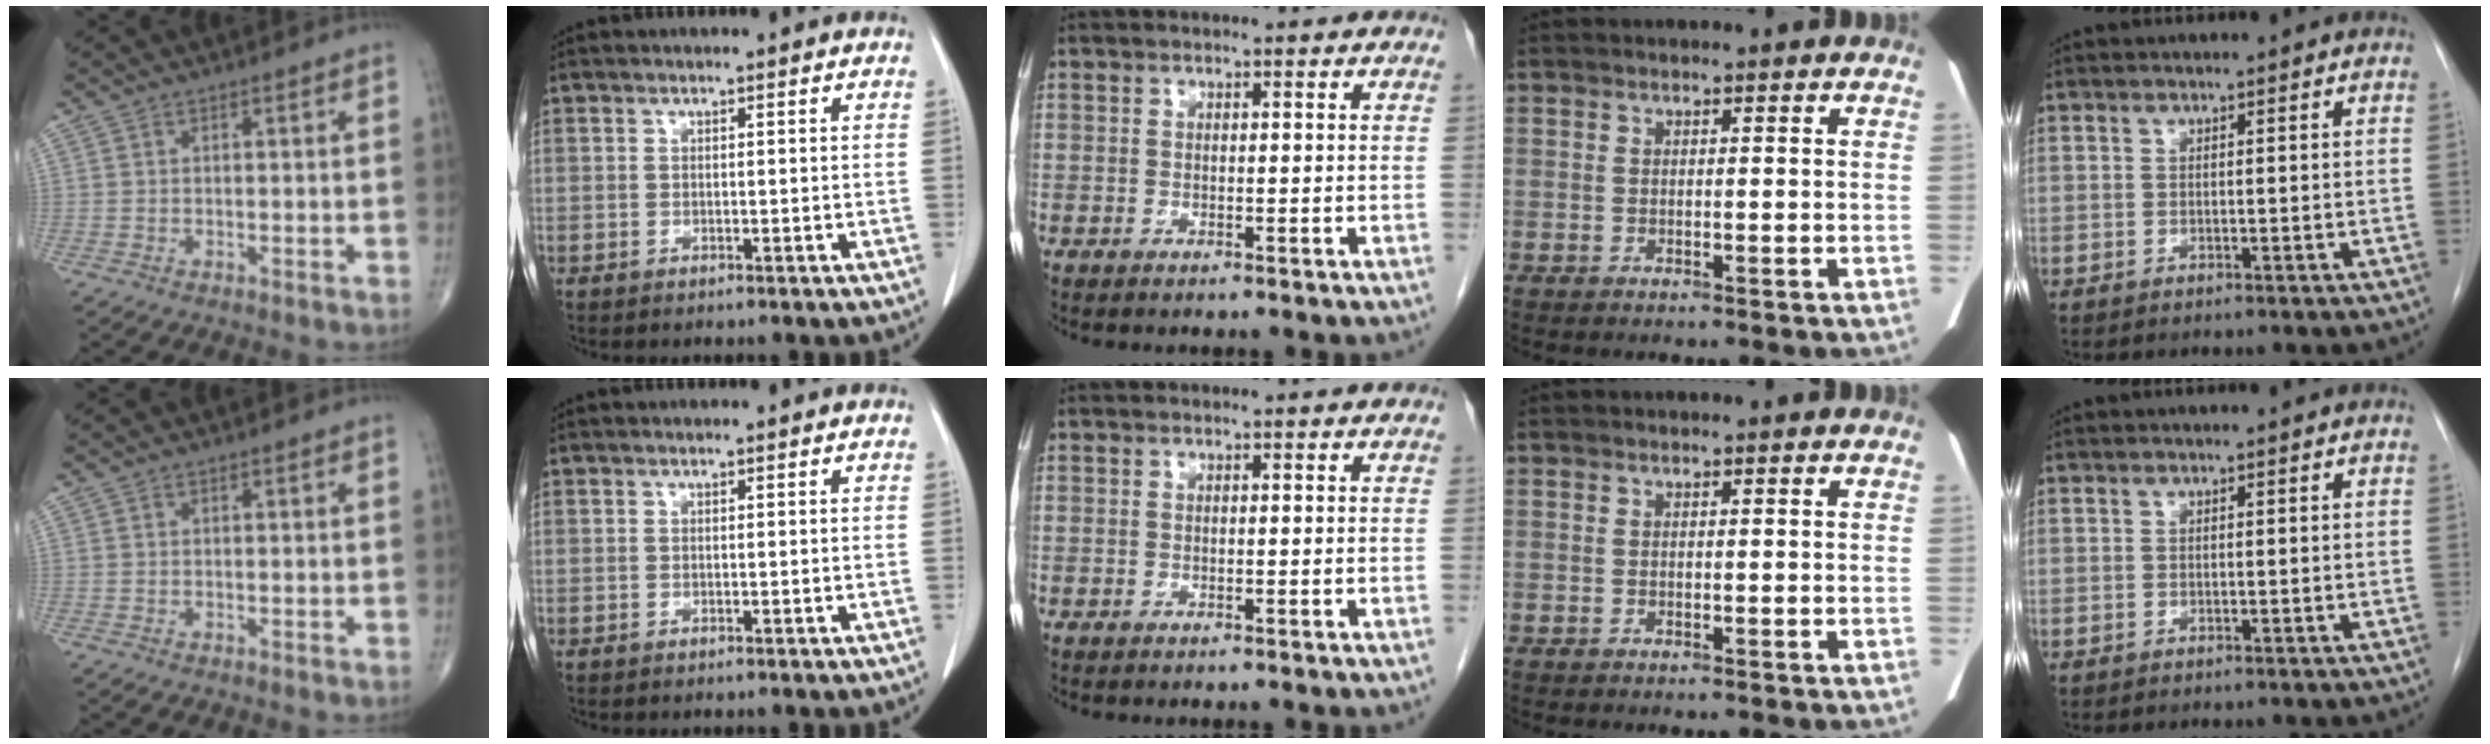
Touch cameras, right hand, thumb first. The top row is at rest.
{}